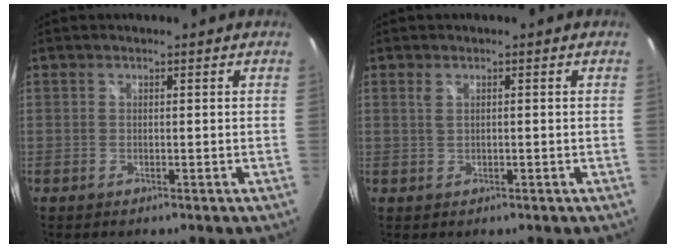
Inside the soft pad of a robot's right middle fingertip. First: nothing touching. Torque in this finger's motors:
{"motor_torque": [-0.15, 0.11, 0.00, 0.01]}